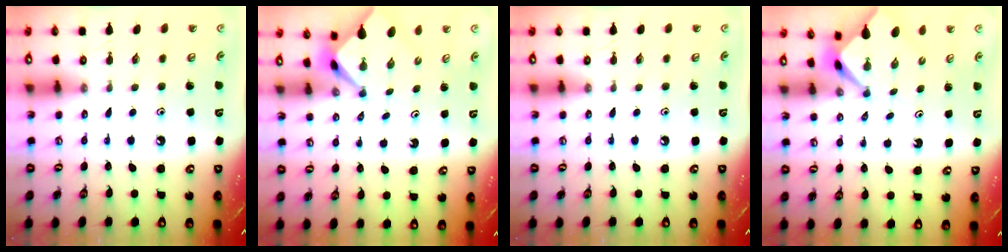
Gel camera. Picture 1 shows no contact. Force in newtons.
{"total": 2.2, "press": 2.2, "slide": 0.2}
{"total": 0.0}
{"total": 2.2, "press": 2.2, "slide": 0.2}